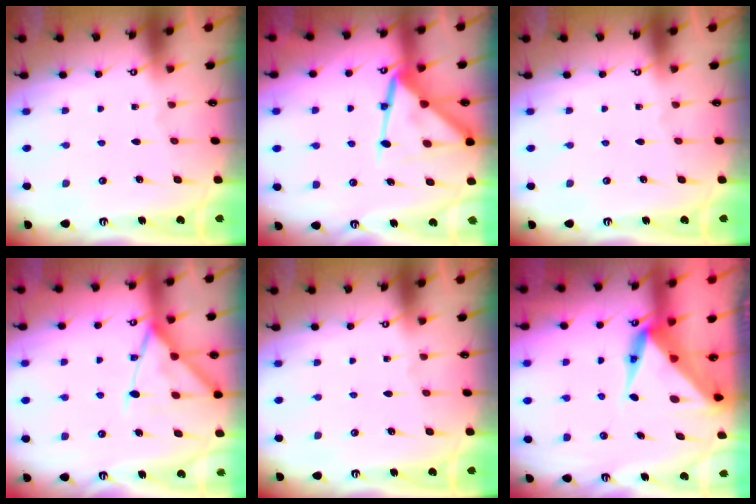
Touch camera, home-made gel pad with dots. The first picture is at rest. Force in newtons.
{"total": 12.3, "press": 12.2, "slide": 1.0}
{"total": 0.0}
{"total": 13.9, "press": 13.9, "slide": 1.2}
{"total": 0.0}
{"total": 8.7, "press": 8.6, "slide": 0.5}